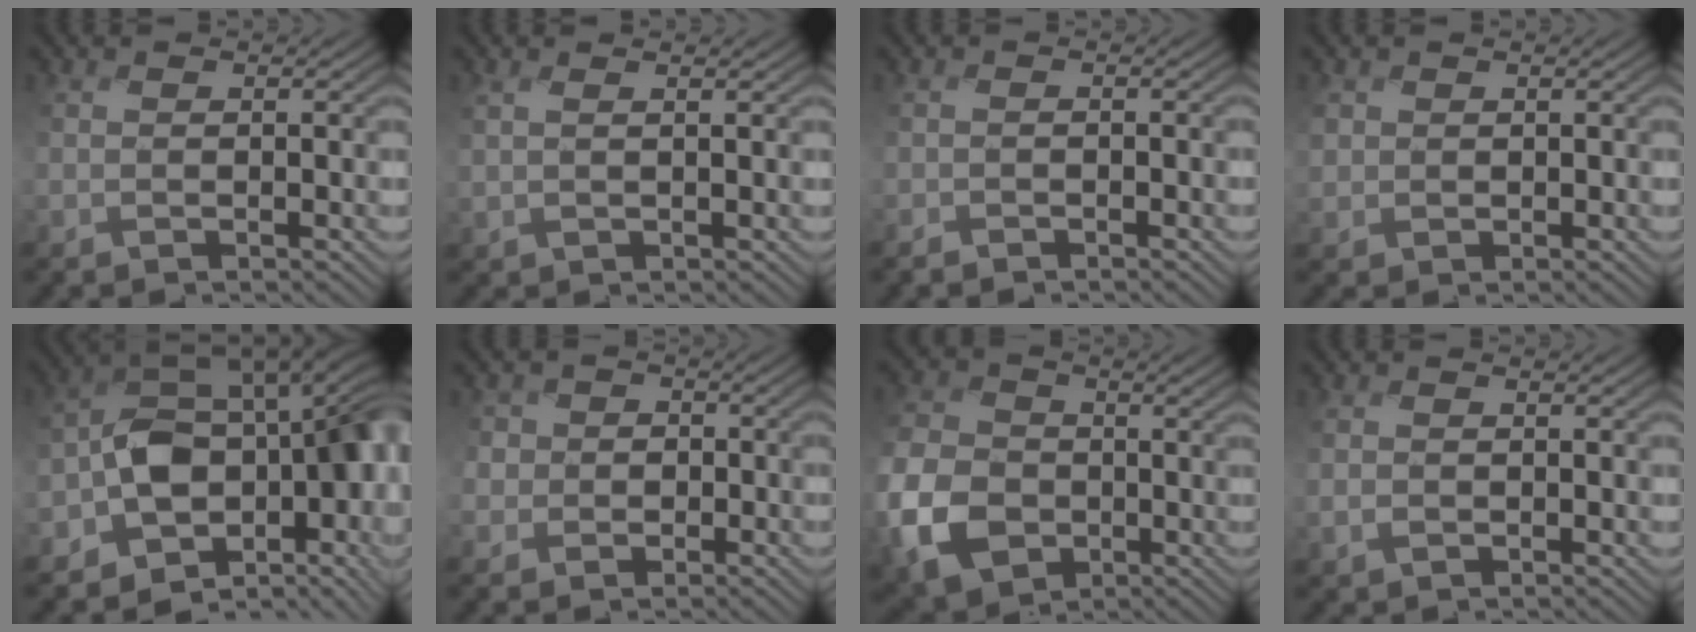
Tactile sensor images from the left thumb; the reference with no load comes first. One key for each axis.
{"total": 1.3, "fx": 0.8, "fy": 0.0, "fz": 1.1, "tx": -0.029, "ty": 0.004, "tz": 0.021}
{"total": 1.3, "fx": -1.1, "fy": 0.6, "fz": -0.3, "tx": 0.008, "ty": -0.005, "tz": -0.026}
{"total": 1.7, "fx": 0.3, "fy": 1.7, "fz": 0.0, "tx": -0.019, "ty": -0.003, "tz": 0.000}
{"total": 15.8, "fx": -3.3, "fy": 10.0, "fz": 11.8, "tx": -0.179, "ty": -0.029, "tz": -0.033}
{"total": 4.9, "fx": -0.9, "fy": 4.6, "fz": 1.3, "tx": -0.038, "ty": 0.010, "tz": -0.045}
{"total": 11.2, "fx": -3.8, "fy": 8.5, "fz": 6.2, "tx": -0.187, "ty": -0.024, "tz": -0.089}
{"total": 1.5, "fx": -0.5, "fy": 1.1, "fz": 0.9, "tx": -0.026, "ty": -0.001, "tz": -0.011}